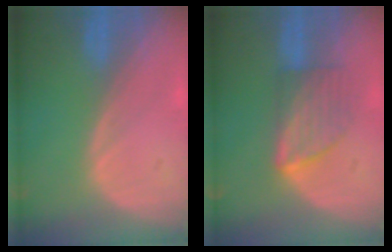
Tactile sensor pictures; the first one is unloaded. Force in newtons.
{"total": 5.9, "press": 5.8, "slide": 1.4}